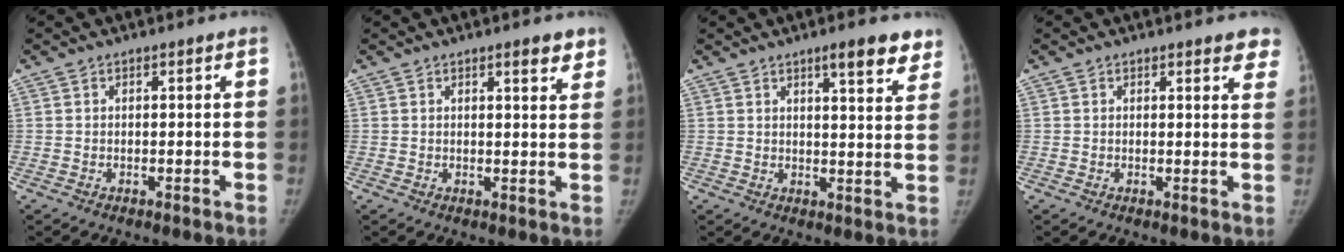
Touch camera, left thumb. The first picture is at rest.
{"total": 3.6, "force": [2.5, 0.9, 2.4], "torque": [-0.019, -0.014, 0.030]}
{"total": 7.9, "force": [5.4, 1.8, 5.4], "torque": [-0.050, -0.029, 0.072]}
{"total": 4.3, "force": [3.5, 1.4, 2.2], "torque": [0.001, -0.014, 0.028]}